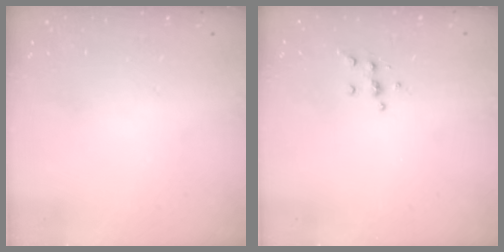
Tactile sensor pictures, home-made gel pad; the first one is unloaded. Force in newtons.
{"total": 4.2, "press": 4.2, "slide": 0.4}